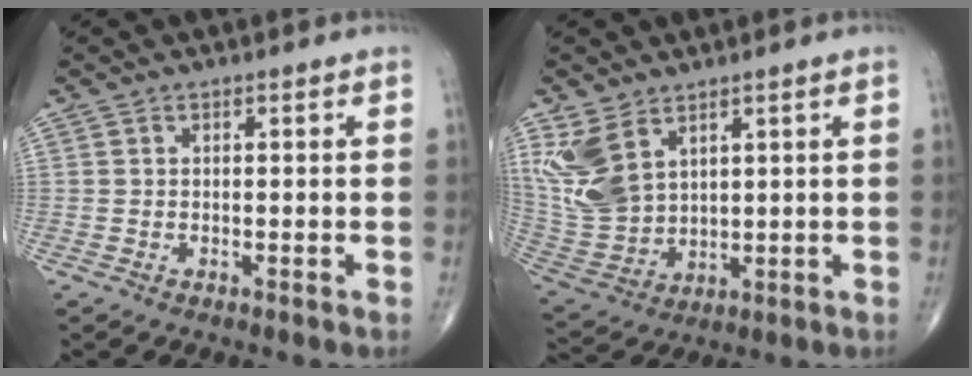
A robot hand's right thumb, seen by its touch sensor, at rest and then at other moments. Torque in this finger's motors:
{"motor_torque": [0.09, 0.28, 0.81, 0.79, 0.10]}